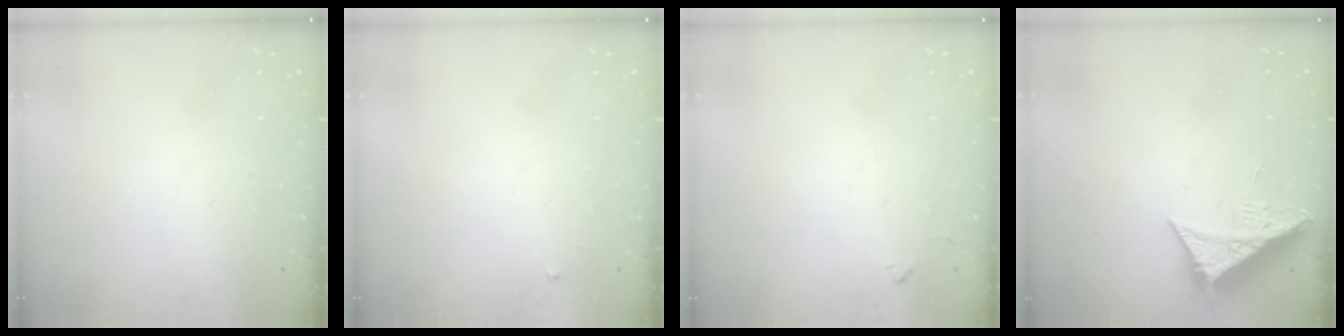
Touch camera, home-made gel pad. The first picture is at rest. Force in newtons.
{"total": 2.4, "press": 2.3, "slide": 0.4}
{"total": 4.1, "press": 4.0, "slide": 0.6}
{"total": 8.4, "press": 8.4, "slide": 0.5}